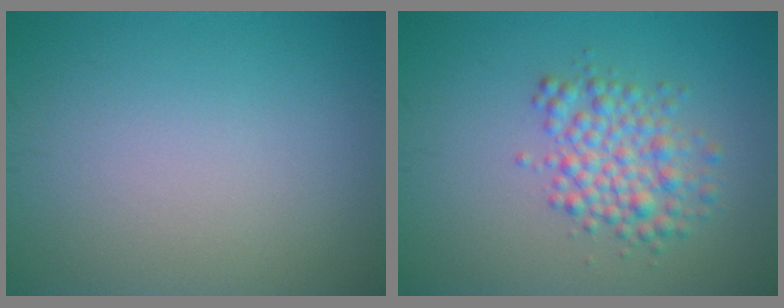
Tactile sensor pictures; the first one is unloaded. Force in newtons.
{"total": 3.8, "press": 3.8, "slide": 0.0}